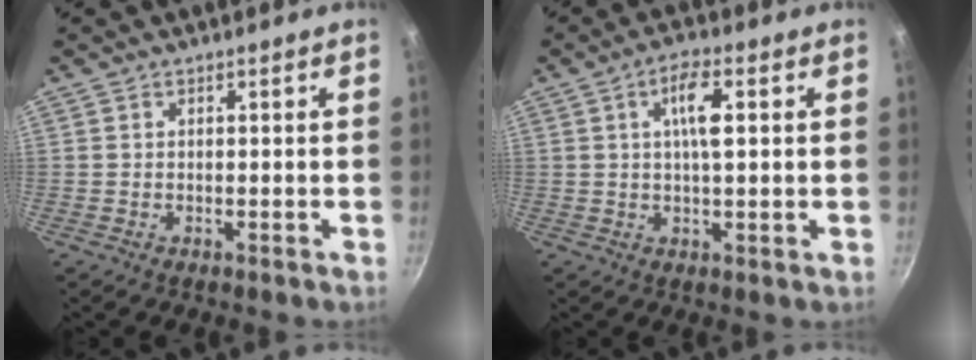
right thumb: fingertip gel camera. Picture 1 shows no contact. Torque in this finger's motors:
{"motor_torque": [0.74, 0.69, 0.89, -0.20, 0.05]}